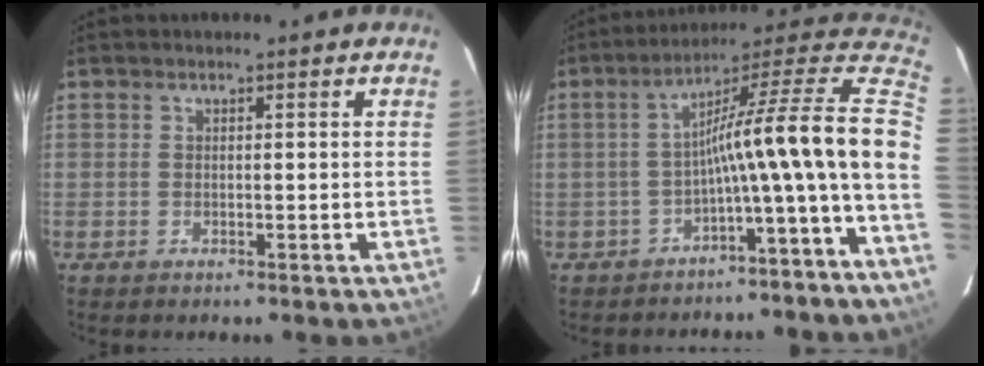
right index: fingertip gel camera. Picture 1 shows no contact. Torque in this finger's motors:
{"motor_torque": [1.16, -0.98, 0.79, 0.21]}